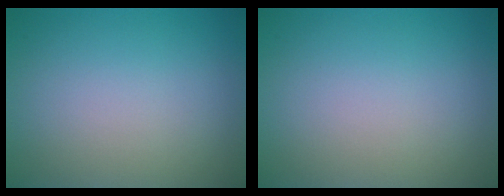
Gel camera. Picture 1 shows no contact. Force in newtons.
{"total": 0.0}